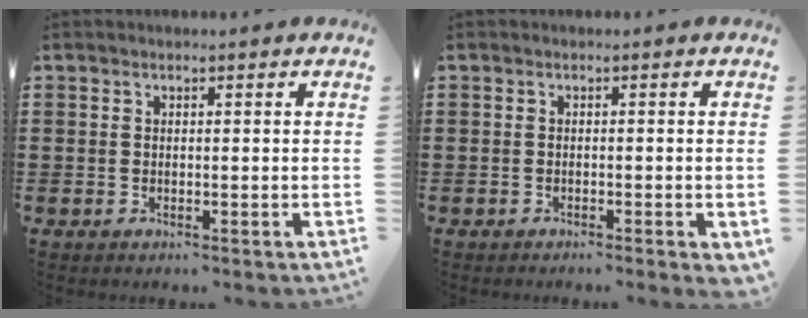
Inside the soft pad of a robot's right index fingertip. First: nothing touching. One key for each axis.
{"total": 0.7, "fx": -0.6, "fy": 0.0, "fz": 0.3, "tx": -0.007, "ty": -0.004, "tz": -0.011}